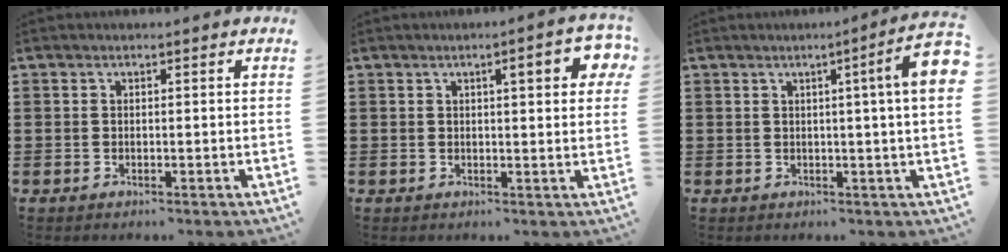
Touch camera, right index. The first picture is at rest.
{"total": 4.7, "force": [1.6, 1.1, 4.2], "torque": [-0.060, -0.001, 0.019]}
{"total": 6.2, "force": [1.4, -0.1, 6.0], "torque": [-0.096, -0.013, 0.017]}